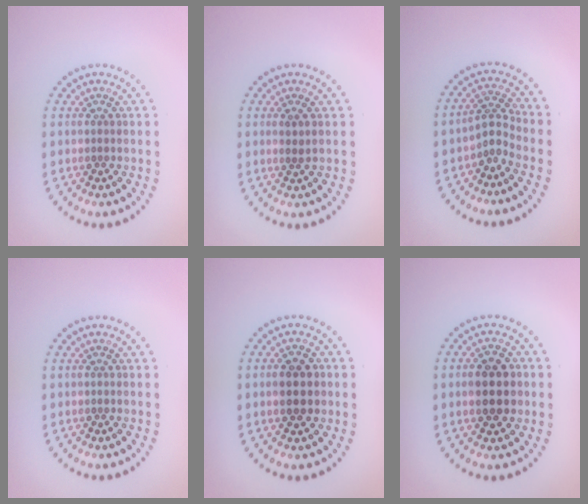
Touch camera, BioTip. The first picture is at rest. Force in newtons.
{"total": 0.9, "press": 0.7, "slide": 0.6}
{"total": 2.3, "press": 1.5, "slide": 1.7}
{"total": 0.0}
{"total": 3.8, "press": 3.8, "slide": 0.2}
{"total": 4.4, "press": 4.4, "slide": 0.2}